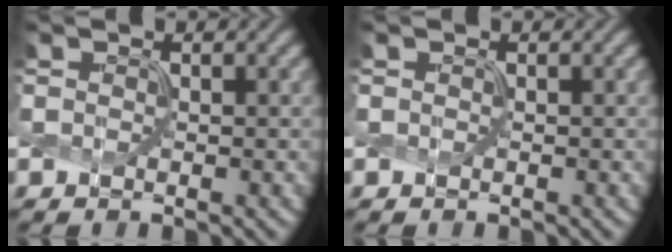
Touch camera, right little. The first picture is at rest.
{"total": 0.0}